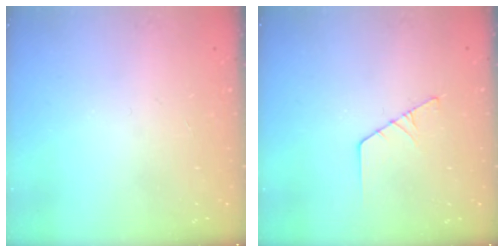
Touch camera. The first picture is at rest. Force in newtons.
{"total": 2.6, "press": 2.6, "slide": 0.3}